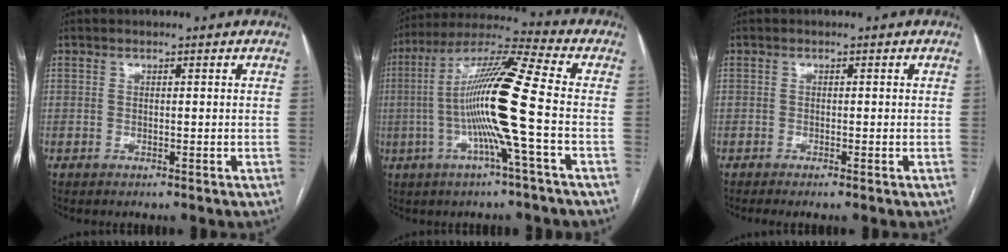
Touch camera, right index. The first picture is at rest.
{"total": 15.1, "force": [-2.2, -1.2, 14.9], "torque": [-0.278, 0.005, -0.055]}
{"total": 1.2, "force": [-0.9, -0.2, 0.7], "torque": [-0.017, -0.003, -0.017]}